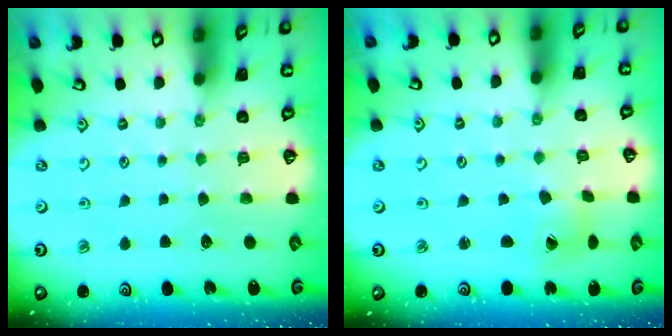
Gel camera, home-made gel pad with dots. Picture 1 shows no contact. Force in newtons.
{"total": 2.5, "press": 2.5, "slide": 0.3}